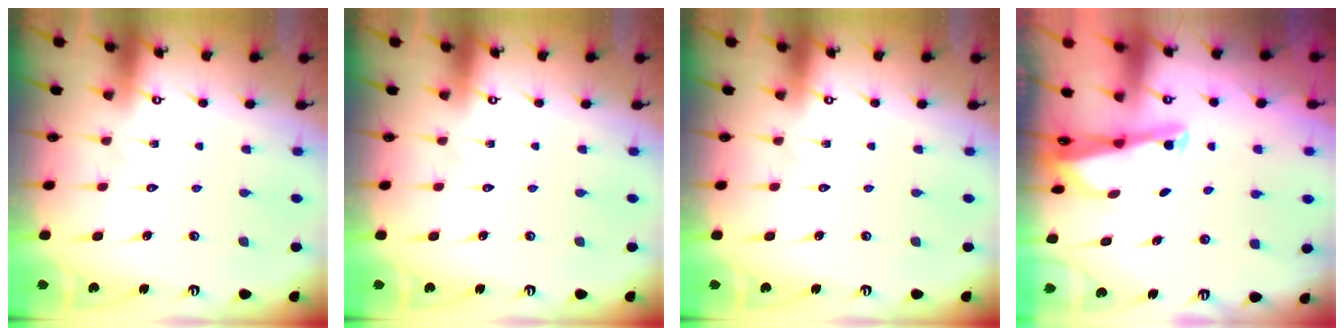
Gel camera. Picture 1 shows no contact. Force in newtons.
{"total": 0.0}
{"total": 0.0}
{"total": 2.4, "press": 2.4, "slide": 0.2}